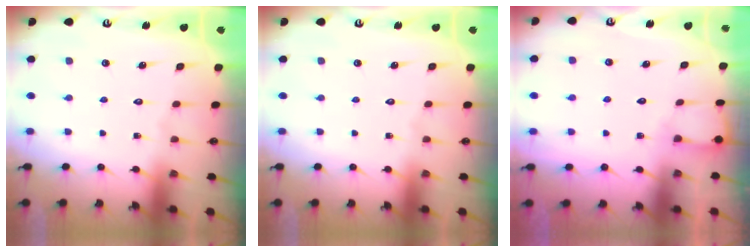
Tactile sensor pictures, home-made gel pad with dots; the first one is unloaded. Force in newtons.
{"total": 0.0}
{"total": 3.8, "press": 3.8, "slide": 0.4}